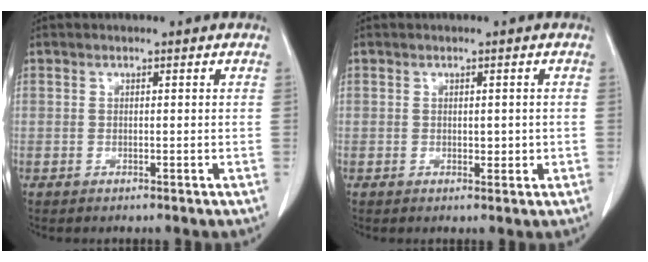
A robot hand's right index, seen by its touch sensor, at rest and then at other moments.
{"total": 1.8, "force": [0.0, 1.1, 1.4], "torque": [-0.014, 0.000, 0.006]}